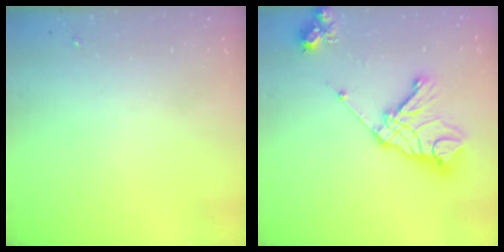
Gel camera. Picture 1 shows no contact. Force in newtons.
{"total": 19.8, "press": 19.6, "slide": 2.6}